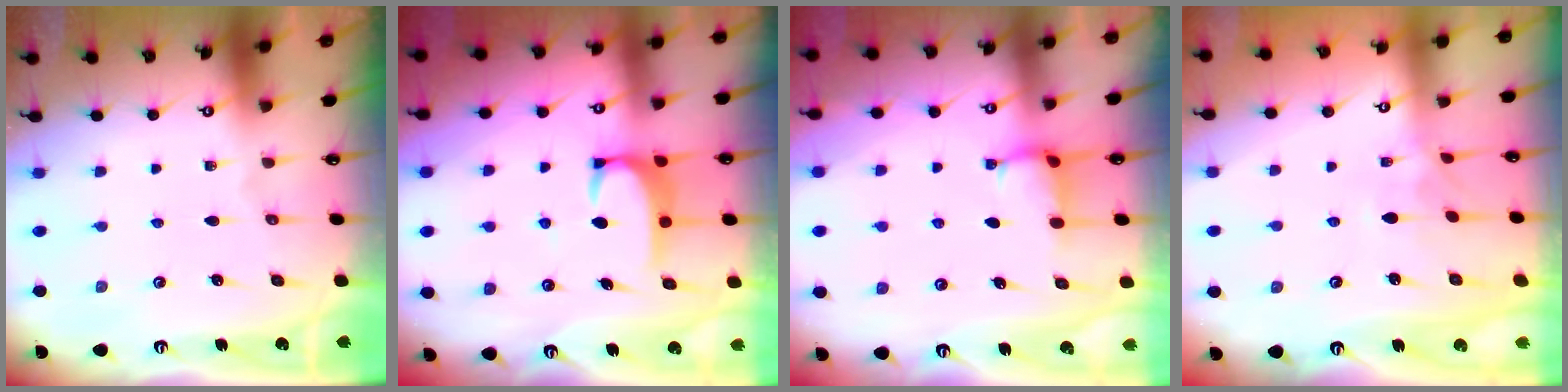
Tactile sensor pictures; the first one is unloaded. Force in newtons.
{"total": 2.8, "press": 2.8, "slide": 0.3}
{"total": 2.6, "press": 2.6, "slide": 0.3}
{"total": 4.0, "press": 3.9, "slide": 0.5}